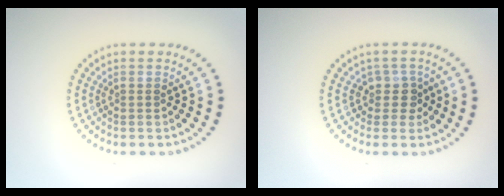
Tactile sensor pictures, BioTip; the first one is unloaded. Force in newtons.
{"total": 2.0, "press": 1.6, "slide": 1.2}